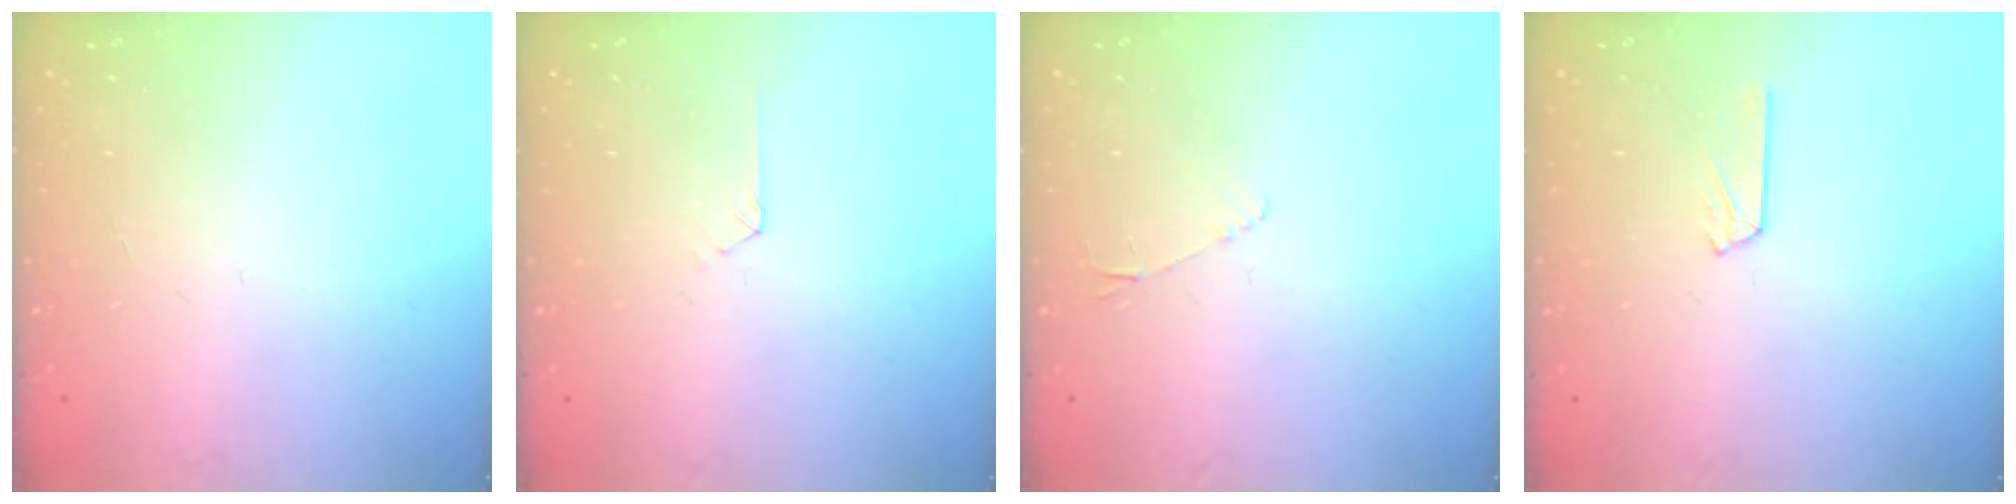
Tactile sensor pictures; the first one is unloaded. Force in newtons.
{"total": 1.5, "press": 1.4, "slide": 0.2}
{"total": 4.0, "press": 4.0, "slide": 0.6}
{"total": 3.5, "press": 3.4, "slide": 0.3}